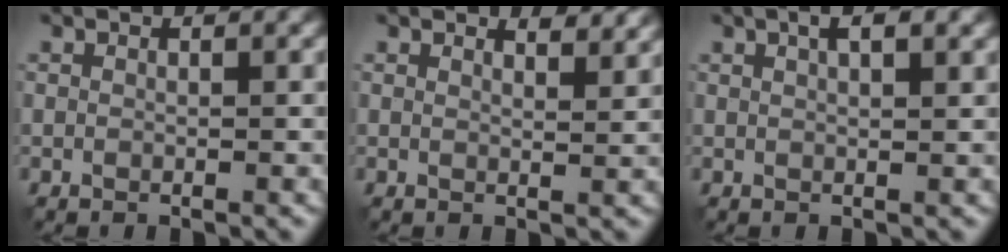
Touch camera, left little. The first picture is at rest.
{"total": 2.0, "force": [1.9, 0.3, 0.7], "torque": [-0.010, -0.005, 0.025]}
{"total": 2.8, "force": [1.5, 0.8, 2.2], "torque": [-0.020, -0.003, 0.016]}